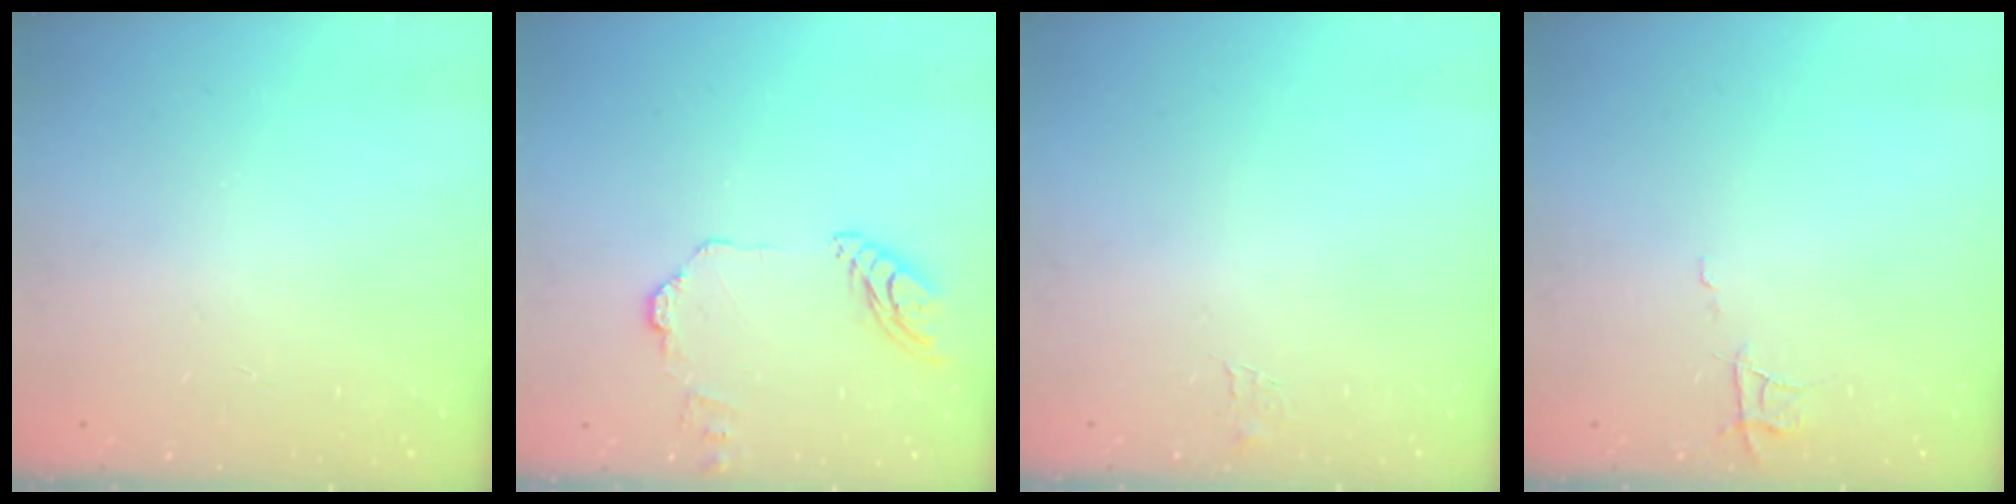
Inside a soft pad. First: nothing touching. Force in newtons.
{"total": 10.4, "press": 10.4, "slide": 0.7}
{"total": 3.3, "press": 3.3, "slide": 0.3}
{"total": 4.9, "press": 4.9, "slide": 0.4}